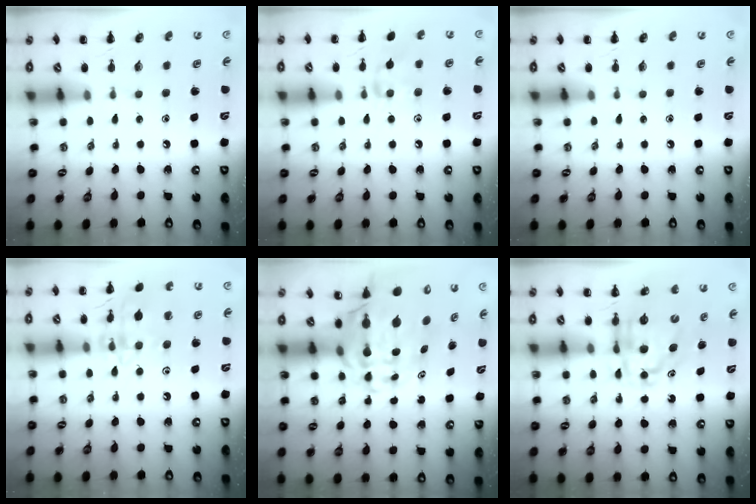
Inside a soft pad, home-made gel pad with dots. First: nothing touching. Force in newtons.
{"total": 8.5, "press": 8.4, "slide": 1.0}
{"total": 0.0}
{"total": 13.6, "press": 13.6, "slide": 0.6}
{"total": 10.8, "press": 10.4, "slide": 2.9}
{"total": 7.1, "press": 7.0, "slide": 1.2}